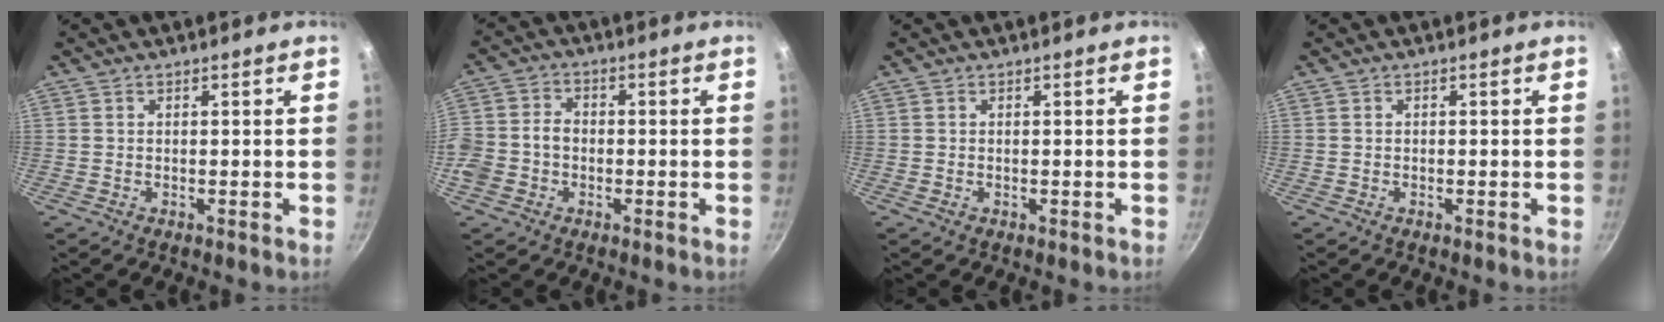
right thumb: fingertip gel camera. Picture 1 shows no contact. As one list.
[{"total": 8.3, "force": [-2.1, 6.7, 4.5], "torque": [-0.082, 0.030, -0.050]}, {"total": 0.0}, {"total": 0.0}]